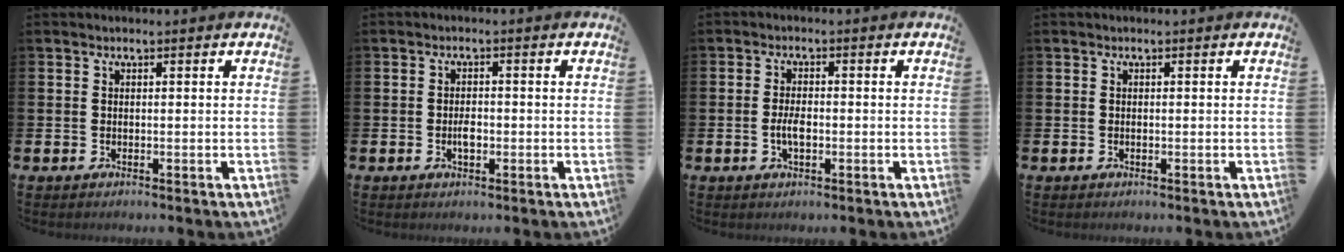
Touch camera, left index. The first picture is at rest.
{"total": 2.0, "force": [-0.4, 1.1, 1.7], "torque": [-0.021, -0.002, -0.011]}
{"total": 2.9, "force": [-0.6, 1.3, 2.6], "torque": [-0.046, 0.002, -0.011]}
{"total": 0.0}